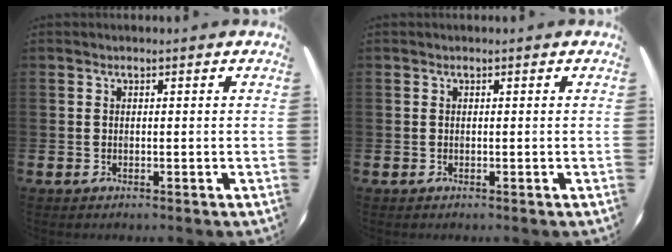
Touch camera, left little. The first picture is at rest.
{"total": 0.0}